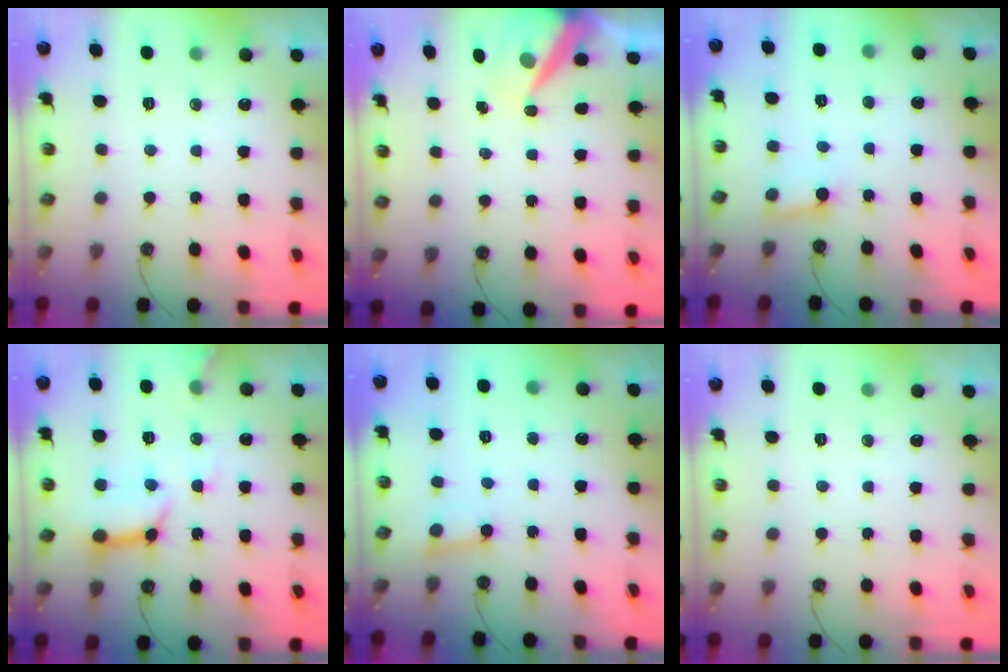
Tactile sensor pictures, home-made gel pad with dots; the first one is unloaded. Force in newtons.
{"total": 8.4, "press": 8.3, "slide": 0.9}
{"total": 2.8, "press": 2.8, "slide": 0.3}
{"total": 11.7, "press": 11.6, "slide": 1.3}
{"total": 2.4, "press": 2.3, "slide": 0.6}
{"total": 0.0}